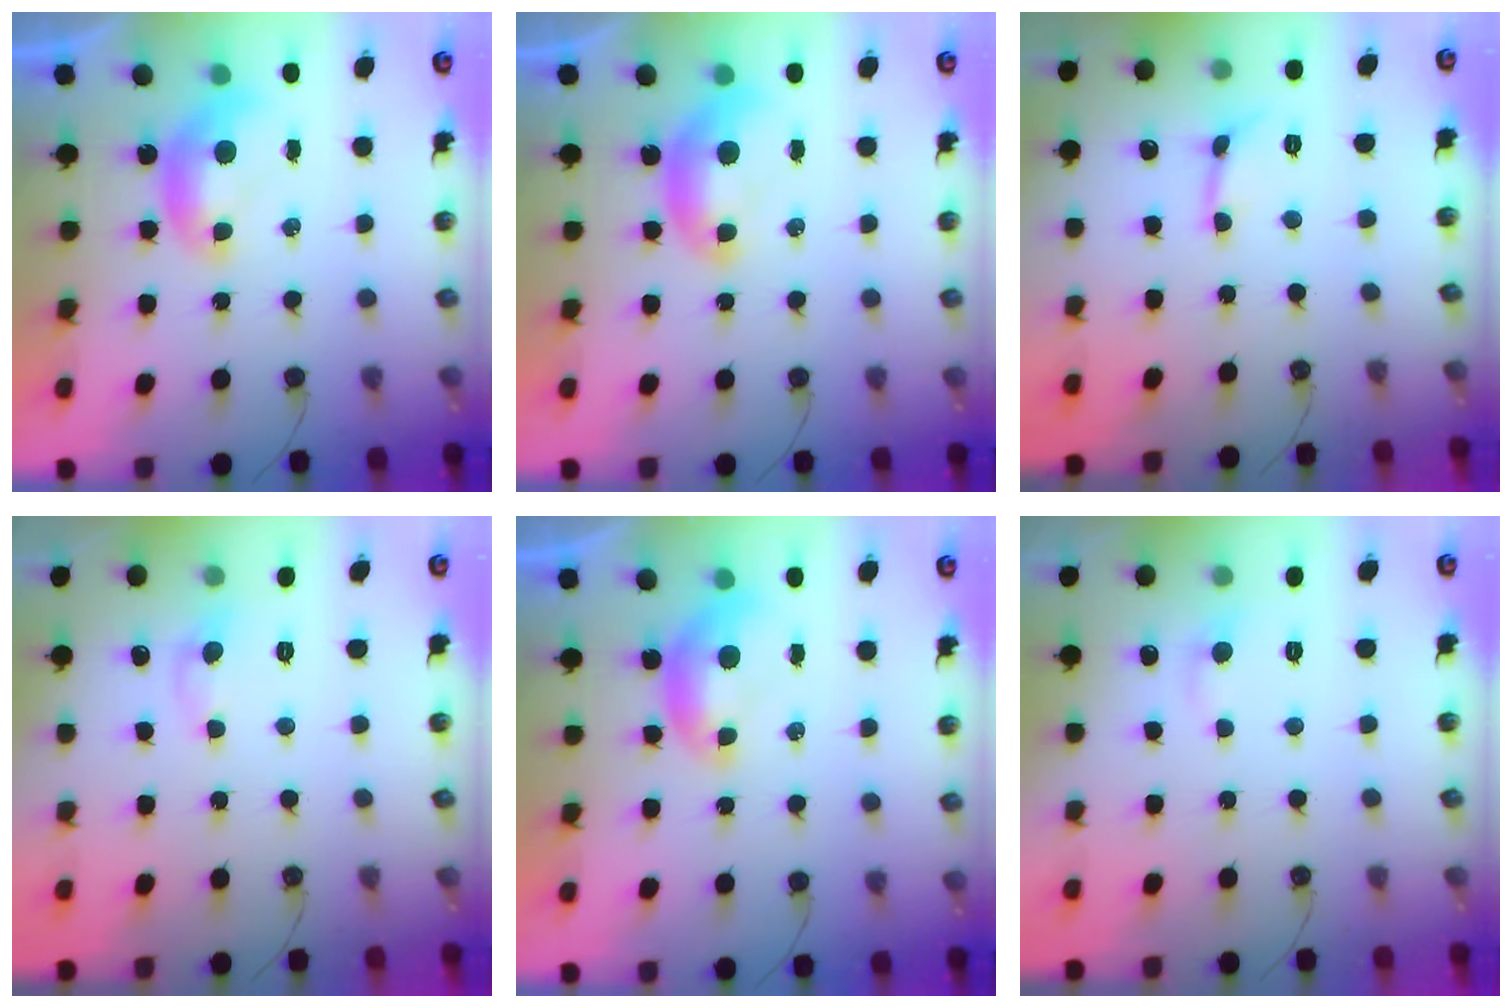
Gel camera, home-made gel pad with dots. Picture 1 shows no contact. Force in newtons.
{"total": 1.5, "press": 1.4, "slide": 0.6}
{"total": 2.1, "press": 2.1, "slide": 0.5}
{"total": 1.9, "press": 1.8, "slide": 0.6}
{"total": 0.0}
{"total": 1.1, "press": 0.8, "slide": 0.8}